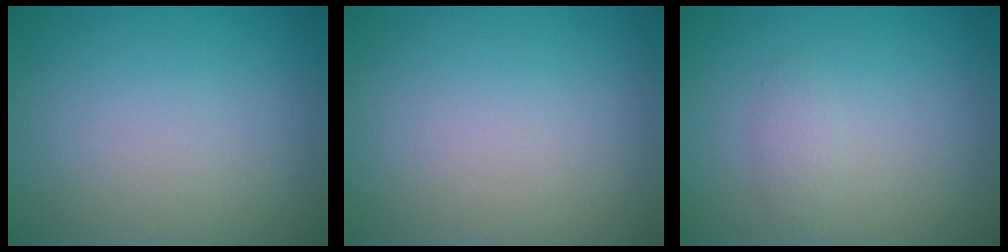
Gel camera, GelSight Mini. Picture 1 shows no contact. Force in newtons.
{"total": 0.0}
{"total": 1.1, "press": 1.1, "slide": 0.0}